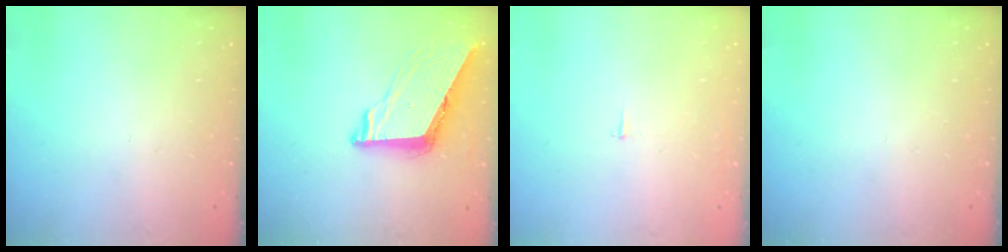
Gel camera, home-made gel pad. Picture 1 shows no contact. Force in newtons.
{"total": 8.4, "press": 8.4, "slide": 0.9}
{"total": 2.3, "press": 2.3, "slide": 0.2}
{"total": 0.0}